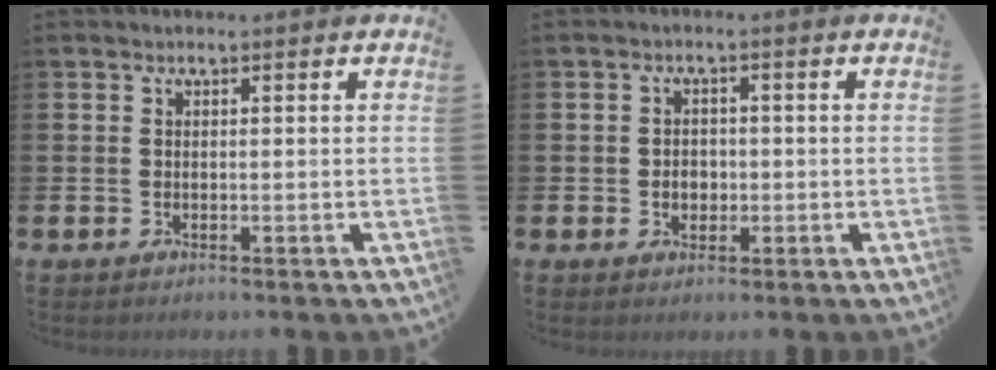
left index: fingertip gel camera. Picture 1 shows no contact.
{"total": 2.2, "force": [-0.5, 1.8, 1.1], "torque": [-0.006, -0.001, -0.017]}